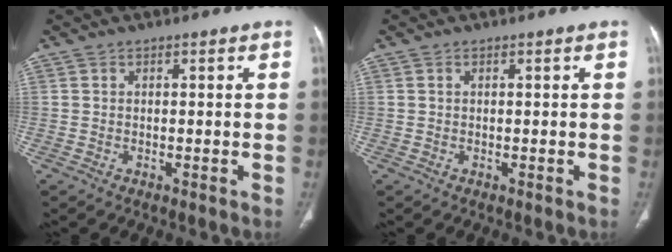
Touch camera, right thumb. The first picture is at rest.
{"total": 0.0}